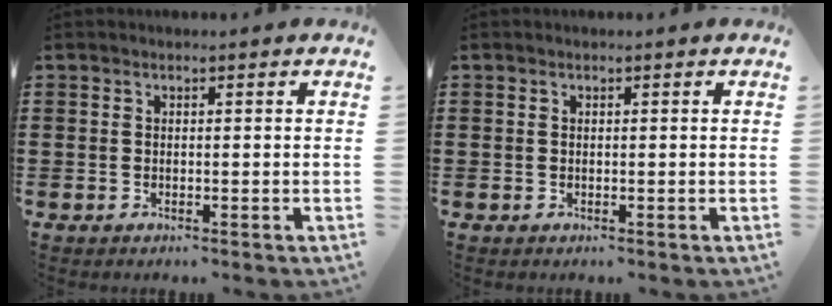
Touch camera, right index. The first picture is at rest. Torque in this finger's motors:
{"motor_torque": [-0.14, 0.04, 0.01, 0.00]}